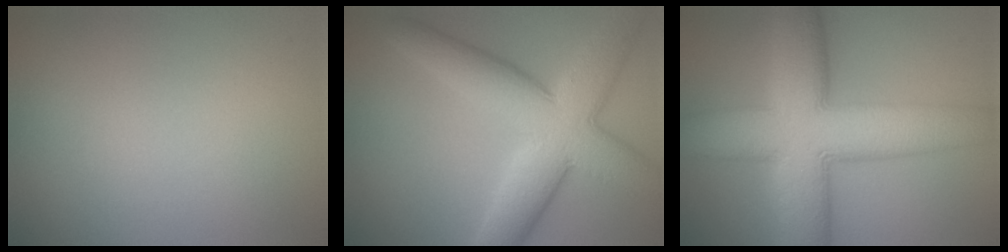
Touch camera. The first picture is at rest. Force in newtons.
{"total": 8.8, "press": 8.8, "slide": 0.4}
{"total": 11.9, "press": 11.9, "slide": 0.2}